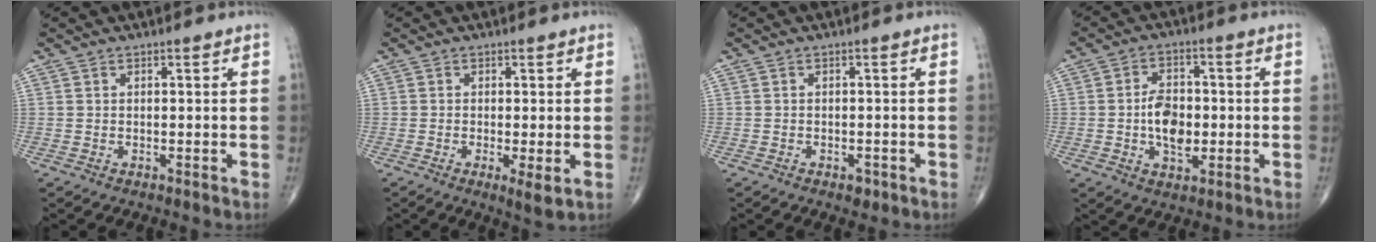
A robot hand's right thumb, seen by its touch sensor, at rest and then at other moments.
{"total": 3.3, "force": [-0.8, 0.7, 3.2], "torque": [-0.059, -0.014, -0.016]}
{"total": 1.6, "force": [-0.9, 0.9, 0.9], "torque": [-0.010, 0.001, -0.011]}
{"total": 8.2, "force": [-0.8, 5.0, 6.4], "torque": [-0.095, 0.006, -0.014]}